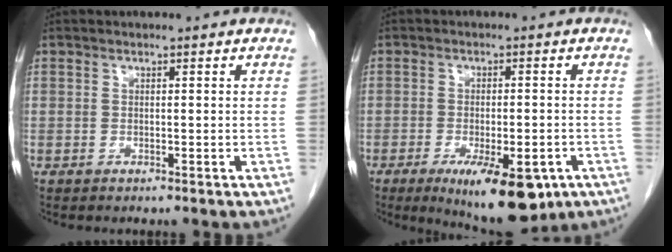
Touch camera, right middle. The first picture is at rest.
{"total": 11.9, "force": [-6.5, 4.0, 9.1], "torque": [-0.123, -0.012, -0.088]}